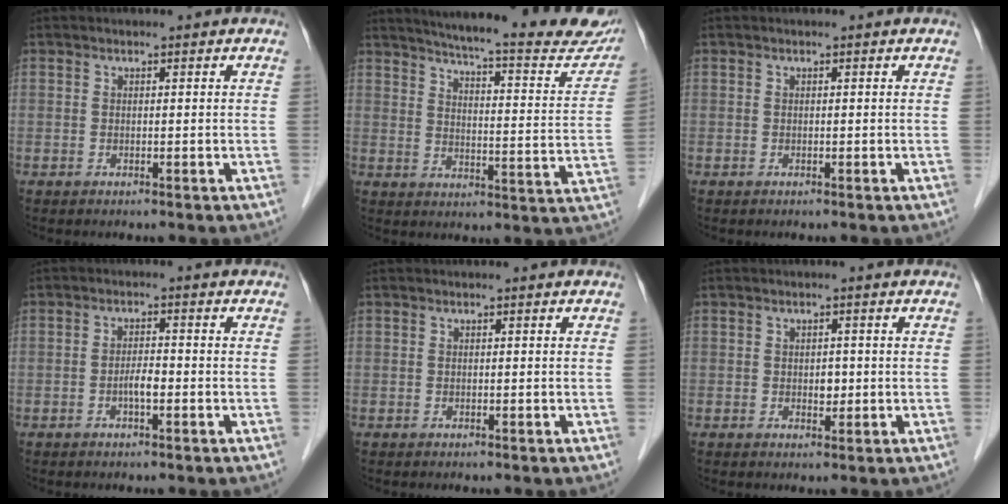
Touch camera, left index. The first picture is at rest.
{"total": 25.0, "force": [22.3, 2.8, 10.9], "torque": [-0.155, -0.063, 0.268]}
{"total": 0.0}
{"total": 2.3, "force": [-0.9, 0.5, 2.0], "torque": [-0.034, 0.002, -0.018]}
{"total": 0.0}
{"total": 1.6, "force": [-0.2, 1.1, 1.1], "torque": [-0.017, -0.001, 0.000]}